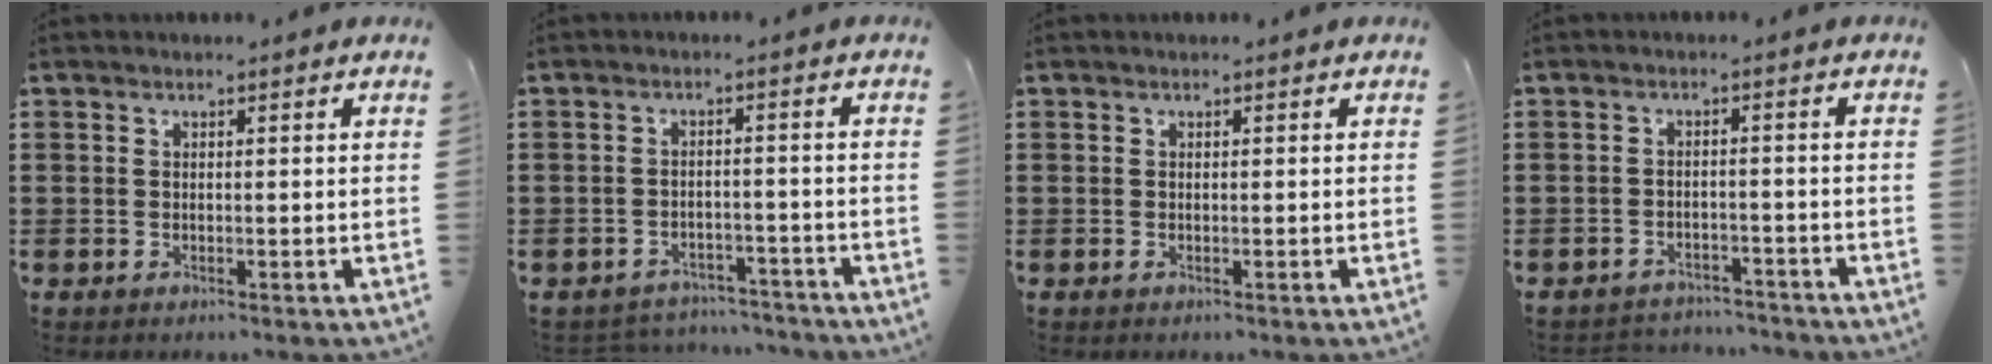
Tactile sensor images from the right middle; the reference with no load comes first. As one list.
[{"total": 3.3, "force": [-3.2, 0.6, 0.0], "torque": [-0.006, 0.002, -0.070]}, {"total": 0.0}, {"total": 2.6, "force": [-2.5, 0.5, -0.1], "torque": [-0.006, 0.000, -0.055]}]